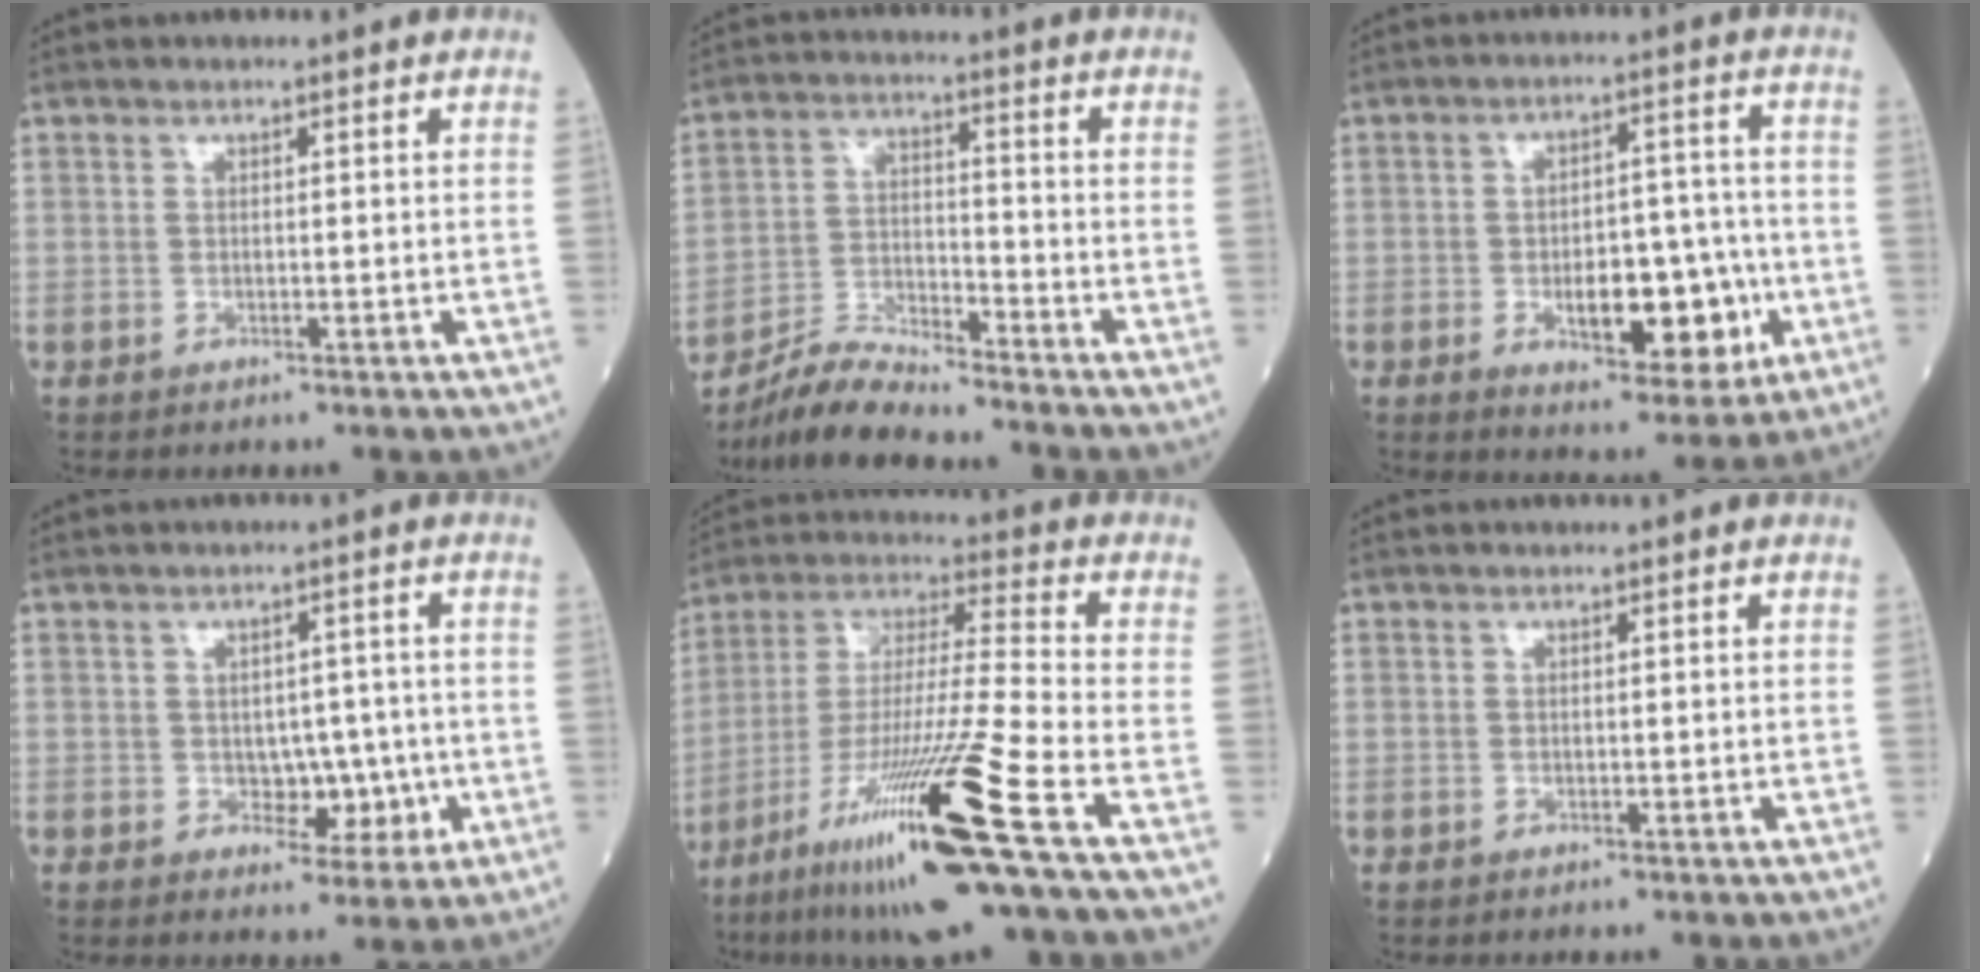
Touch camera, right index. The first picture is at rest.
{"total": 9.2, "force": [-8.8, 0.0, 2.7], "torque": [-0.062, -0.004, -0.168]}
{"total": 11.9, "force": [-3.3, 5.1, 10.2], "torque": [-0.139, 0.010, -0.040]}
{"total": 5.1, "force": [-0.9, 3.3, 3.8], "torque": [-0.038, 0.008, -0.004]}
{"total": 21.0, "force": [-11.3, -1.2, 17.6], "torque": [-0.338, -0.047, -0.209]}
{"total": 0.0}